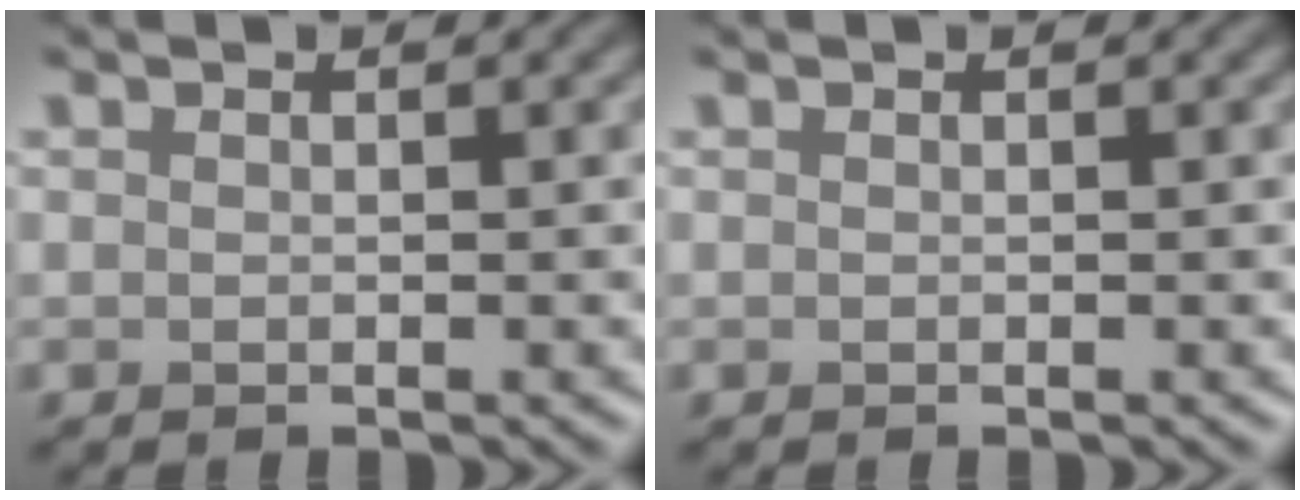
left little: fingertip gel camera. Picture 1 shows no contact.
{"total": 0.0}